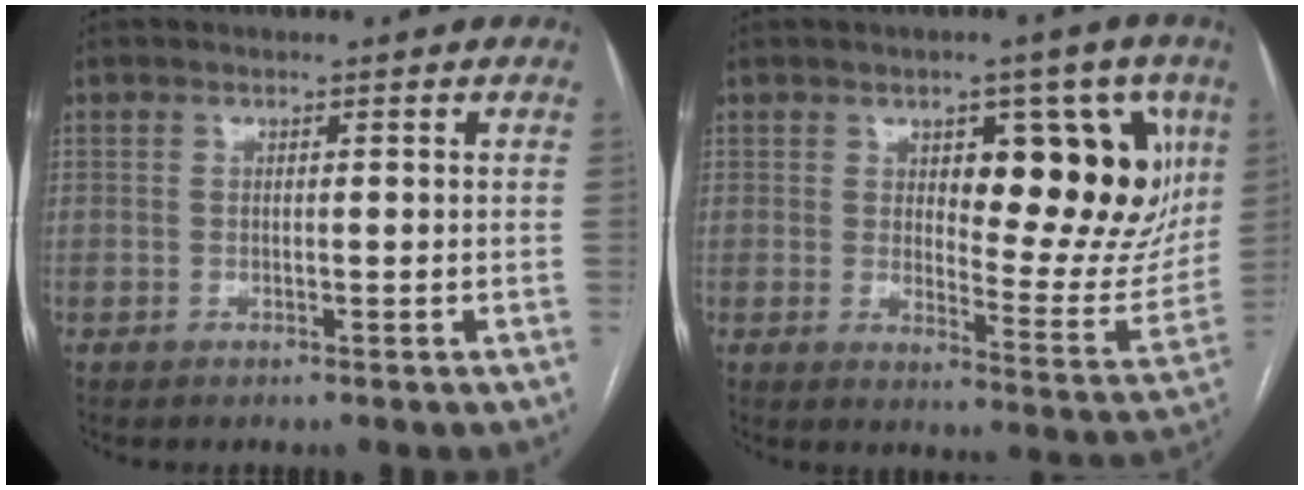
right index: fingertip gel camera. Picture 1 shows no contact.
{"total": 15.3, "force": [5.1, 5.9, 13.1], "torque": [-0.150, 0.008, 0.077]}